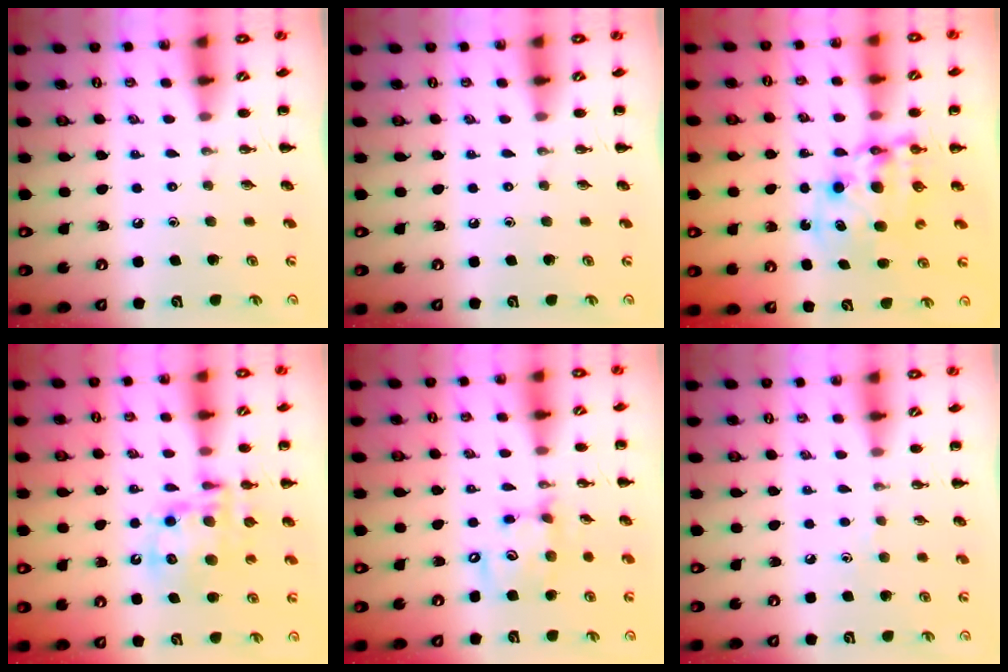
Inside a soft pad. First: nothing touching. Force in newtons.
{"total": 0.0}
{"total": 9.8, "press": 9.3, "slide": 3.1}
{"total": 13.5, "press": 13.1, "slide": 2.9}
{"total": 12.9, "press": 12.6, "slide": 2.8}
{"total": 3.1, "press": 2.9, "slide": 1.1}